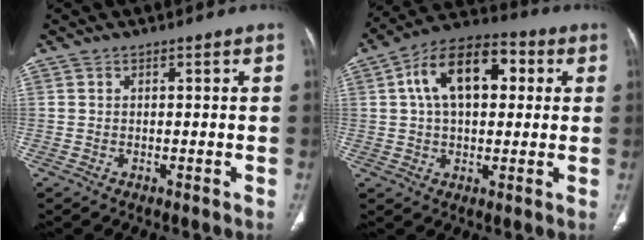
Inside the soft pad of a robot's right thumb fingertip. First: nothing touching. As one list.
[{"total": 15.7, "force": [3.8, 9.2, 12.2], "torque": [-0.182, 0.024, 0.056]}]